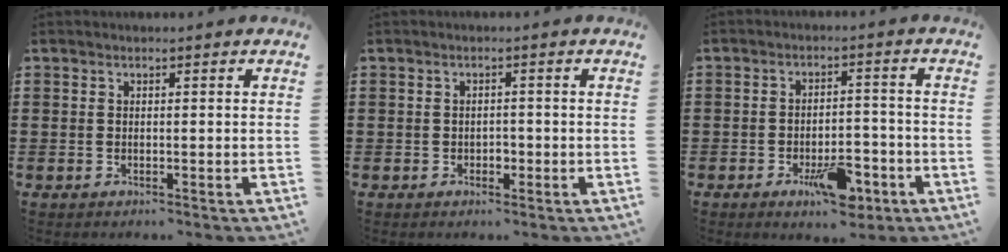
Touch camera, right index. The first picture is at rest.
{"total": 1.2, "force": [-0.5, 0.8, 0.7], "torque": [-0.017, 0.000, -0.010]}
{"total": 7.7, "force": [-4.0, 3.3, 5.7], "torque": [-0.080, 0.007, -0.062]}